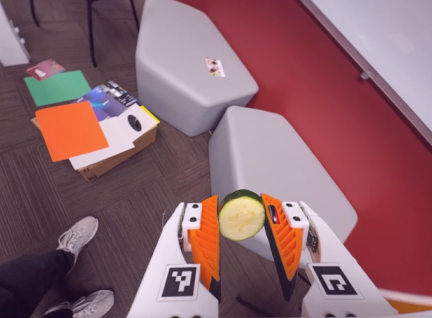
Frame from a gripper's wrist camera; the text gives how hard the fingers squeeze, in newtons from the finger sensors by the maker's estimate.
{"total": 10.8, "left": 11.8, "right": 9.7}